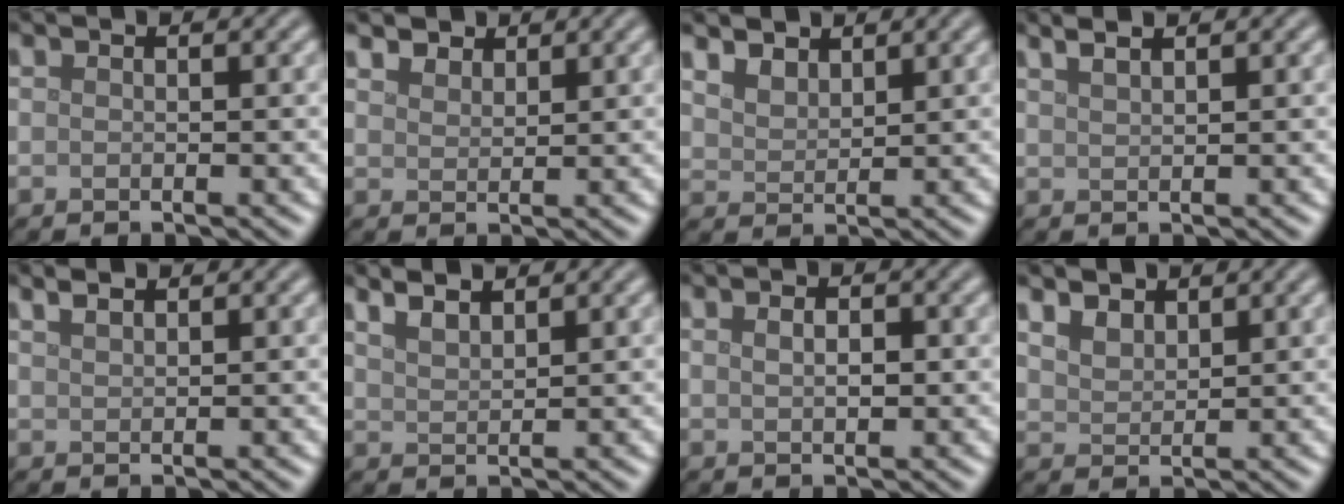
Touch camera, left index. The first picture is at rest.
{"total": 2.4, "force": [2.1, 1.0, 0.5], "torque": [-0.017, -0.006, 0.044]}
{"total": 3.3, "force": [2.7, 1.7, 1.1], "torque": [-0.037, 0.000, 0.055]}
{"total": 2.6, "force": [1.9, 1.0, 1.4], "torque": [-0.004, 0.014, 0.006]}
{"total": 1.6, "force": [1.3, 0.5, 0.7], "torque": [-0.011, 0.004, 0.018]}
{"total": 3.0, "force": [2.5, 0.9, 1.4], "torque": [-0.011, 0.017, 0.028]}
{"total": 1.8, "force": [0.5, 0.9, 1.5], "torque": [-0.019, -0.003, 0.008]}
{"total": 3.1, "force": [2.4, 1.6, 1.1], "torque": [-0.035, 0.002, 0.048]}